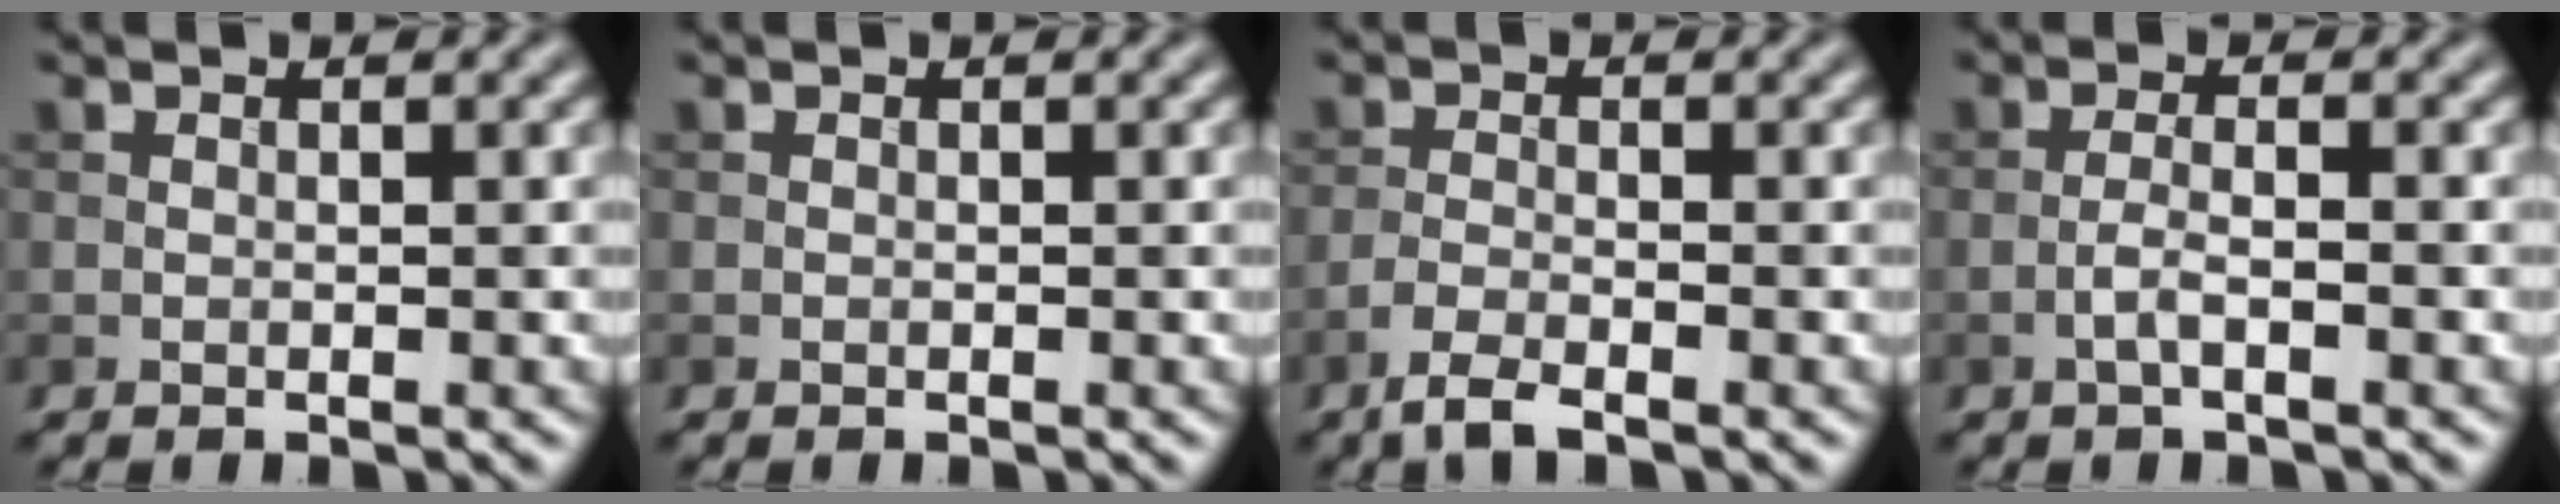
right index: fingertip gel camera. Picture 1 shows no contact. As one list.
[{"total": 0.0}, {"total": 2.8, "force": [-2.1, 0.6, 1.8], "torque": [-0.042, -0.004, -0.050]}, {"total": 2.0, "force": [-0.9, 0.4, 1.7], "torque": [-0.037, 0.006, -0.021]}]